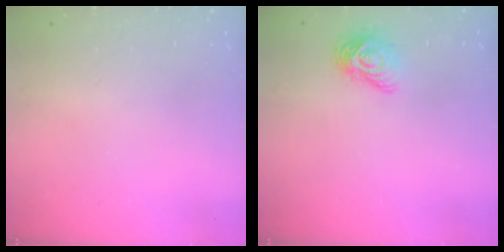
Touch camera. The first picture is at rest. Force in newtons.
{"total": 9.3, "press": 9.3, "slide": 0.3}